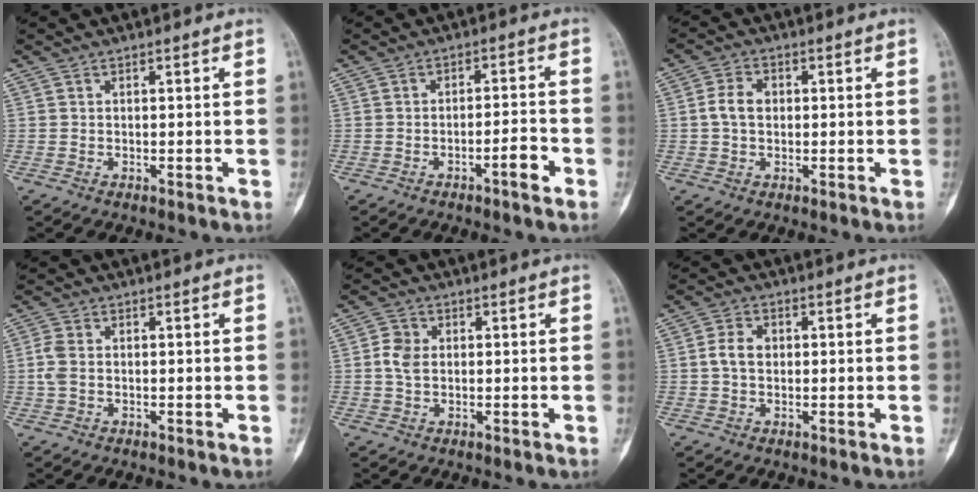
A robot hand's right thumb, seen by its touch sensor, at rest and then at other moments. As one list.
[{"total": 4.4, "force": [-2.4, 0.8, 3.6], "torque": [-0.056, 0.021, -0.039]}, {"total": 4.4, "force": [0.2, 3.2, 3.0], "torque": [-0.059, 0.012, -0.001]}, {"total": 2.9, "force": [-0.1, 1.9, 2.2], "torque": [-0.064, 0.003, -0.006]}, {"total": 3.8, "force": [0.2, 2.8, 2.5], "torque": [-0.047, 0.005, 0.000]}, {"total": 4.0, "force": [0.2, 2.9, 2.8], "torque": [-0.054, 0.010, -0.001]}]